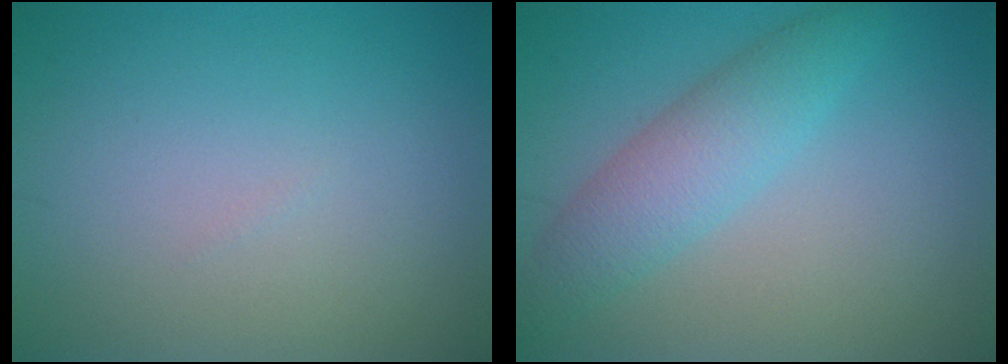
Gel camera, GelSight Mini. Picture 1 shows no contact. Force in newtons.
{"total": 4.1, "press": 4.1, "slide": 0.2}